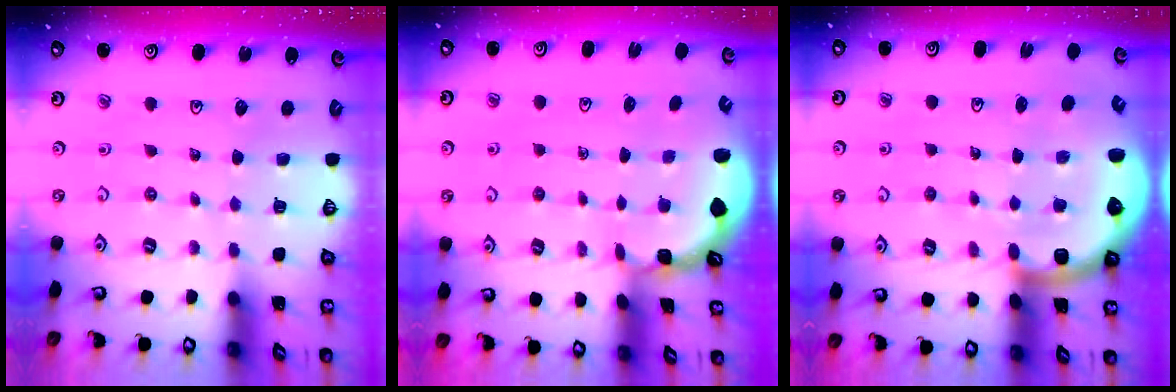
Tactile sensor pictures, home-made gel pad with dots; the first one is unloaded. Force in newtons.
{"total": 0.8, "press": 0.8, "slide": 0.2}
{"total": 8.0, "press": 7.8, "slide": 2.0}